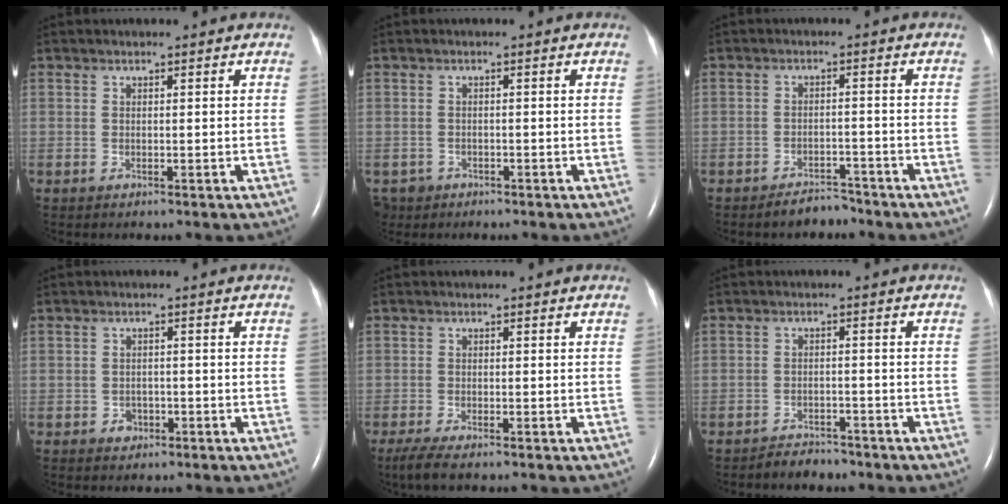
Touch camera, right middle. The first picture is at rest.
{"total": 3.4, "force": [-2.2, 2.6, 0.1], "torque": [-0.003, 0.002, -0.036]}
{"total": 3.3, "force": [-3.0, 1.1, 0.5], "torque": [-0.013, 0.000, -0.047]}
{"total": 1.8, "force": [-0.9, 1.5, 0.5], "torque": [-0.008, 0.006, -0.011]}
{"total": 3.6, "force": [-2.6, 0.5, 2.4], "torque": [-0.052, -0.012, -0.046]}
{"total": 2.9, "force": [-2.7, 1.1, 0.1], "torque": [-0.012, -0.001, -0.041]}